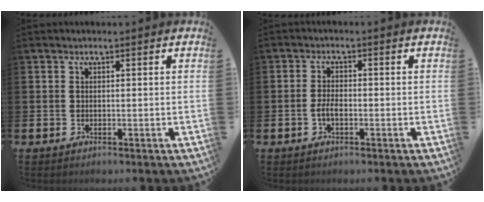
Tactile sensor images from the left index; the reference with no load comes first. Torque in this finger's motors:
{"motor_torque": [0.54, 0.06, 0.08, 0.04]}